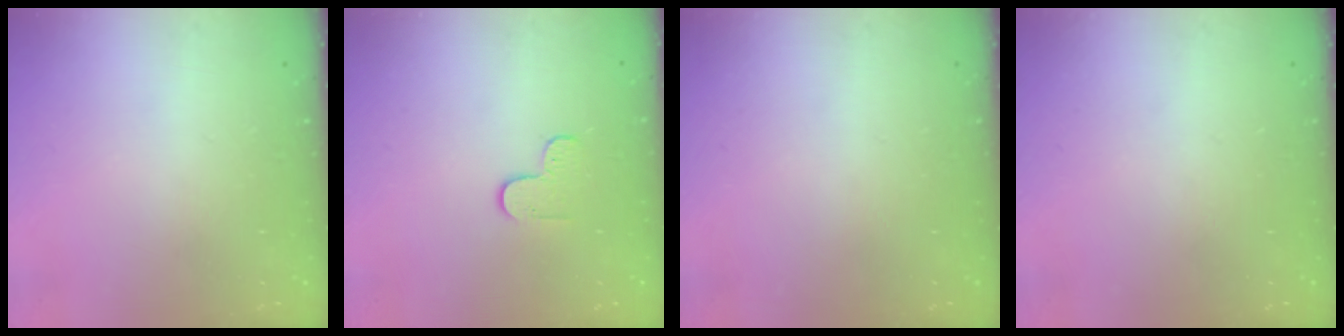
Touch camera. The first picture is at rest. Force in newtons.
{"total": 4.7, "press": 4.7, "slide": 0.4}
{"total": 0.0}
{"total": 0.0}